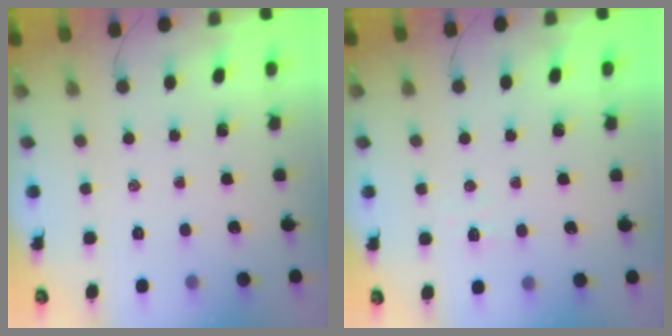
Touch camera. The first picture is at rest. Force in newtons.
{"total": 2.9, "press": 2.8, "slide": 0.9}